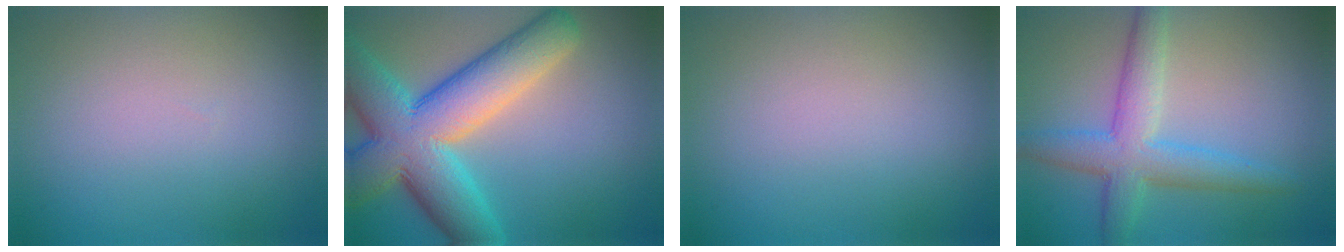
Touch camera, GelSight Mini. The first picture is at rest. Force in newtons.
{"total": 11.8, "press": 11.8, "slide": 0.5}
{"total": 0.0}
{"total": 5.3, "press": 5.3, "slide": 0.1}